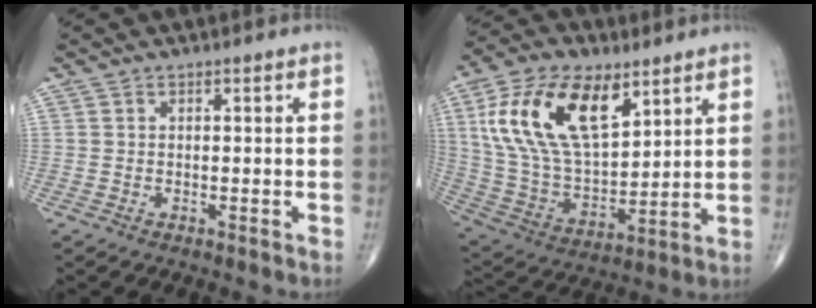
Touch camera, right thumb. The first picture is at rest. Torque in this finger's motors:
{"motor_torque": [1.44, 2.53, 1.13, 0.07, 0.38]}